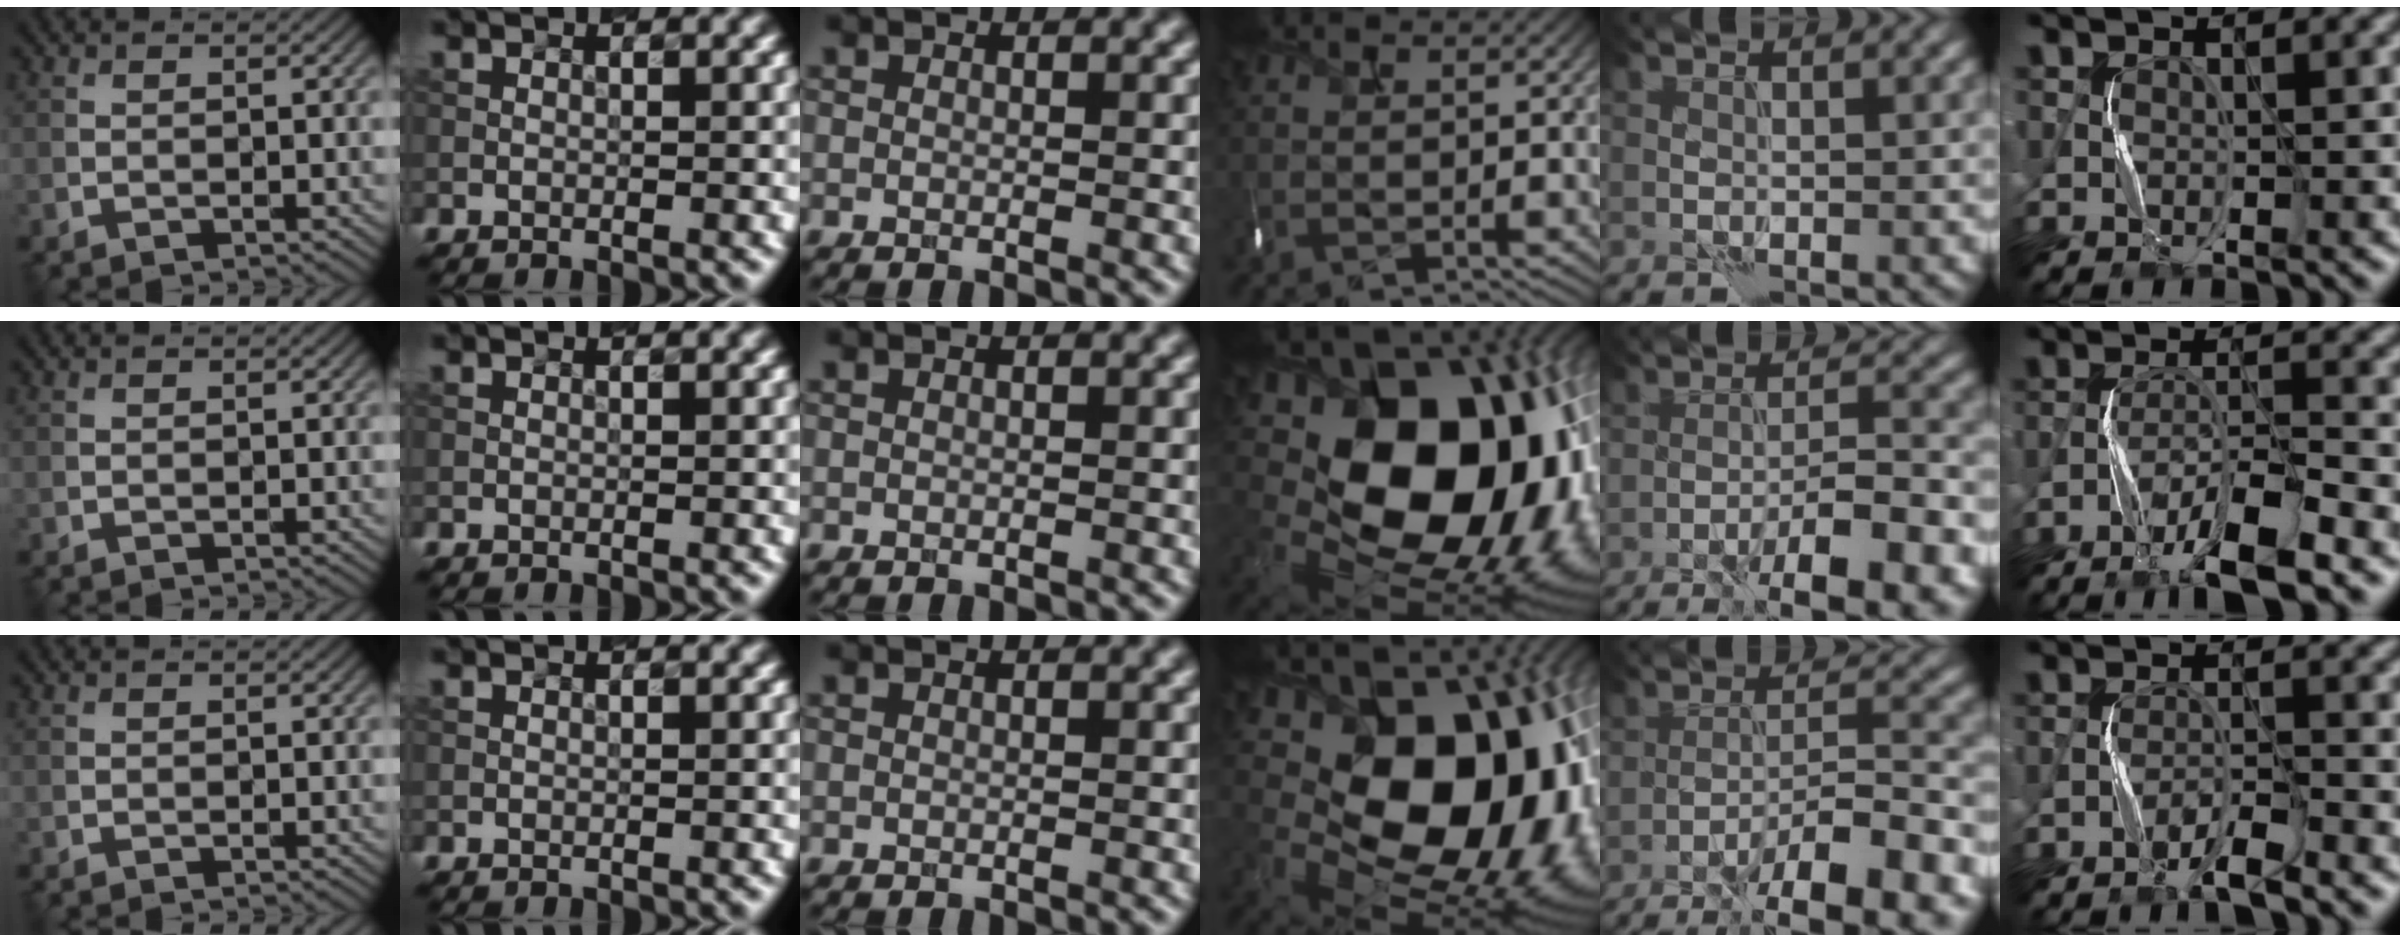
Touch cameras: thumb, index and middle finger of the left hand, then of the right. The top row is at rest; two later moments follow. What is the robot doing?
{"motion": "shake", "object": "tambourine"}